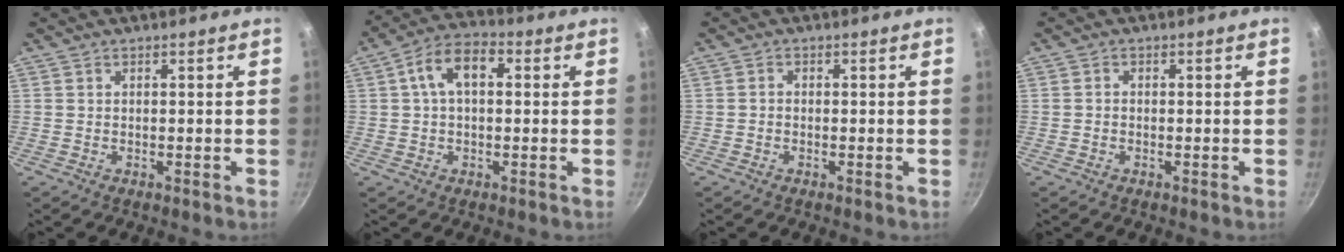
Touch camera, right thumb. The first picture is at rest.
{"total": 8.9, "force": [1.7, 5.3, 7.0], "torque": [-0.111, 0.027, 0.017]}
{"total": 0.9, "force": [-0.4, 0.7, 0.4], "torque": [-0.005, 0.003, -0.010]}
{"total": 0.7, "force": [-0.3, 0.5, 0.3], "torque": [-0.004, 0.003, -0.009]}